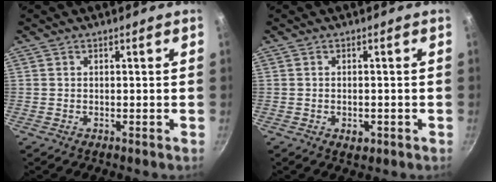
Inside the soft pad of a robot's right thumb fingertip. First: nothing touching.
{"total": 2.3, "force": [-0.9, 1.4, 1.6], "torque": [-0.024, -0.002, -0.011]}